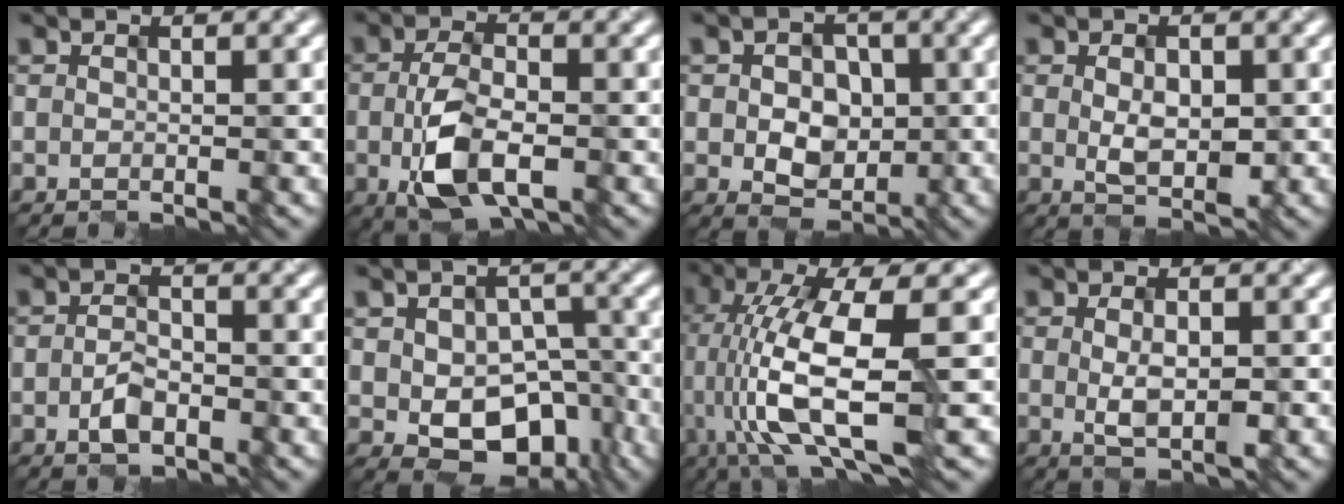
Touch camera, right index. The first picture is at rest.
{"total": 5.9, "force": [-1.9, 2.9, 4.7], "torque": [-0.105, -0.012, -0.027]}
{"total": 4.7, "force": [-0.5, 3.6, 3.0], "torque": [-0.050, -0.003, 0.000]}
{"total": 2.9, "force": [-0.4, 1.6, 2.4], "torque": [-0.050, -0.003, 0.003]}
{"total": 2.5, "force": [-1.4, 1.3, 1.6], "torque": [-0.035, -0.002, -0.019]}
{"total": 9.1, "force": [-2.6, 6.1, 6.3], "torque": [-0.087, -0.019, -0.016]}
{"total": 10.4, "force": [-2.6, 3.2, 9.6], "torque": [-0.199, -0.006, -0.043]}
{"total": 2.6, "force": [-0.7, 0.9, 2.3], "torque": [-0.051, -0.005, -0.002]}